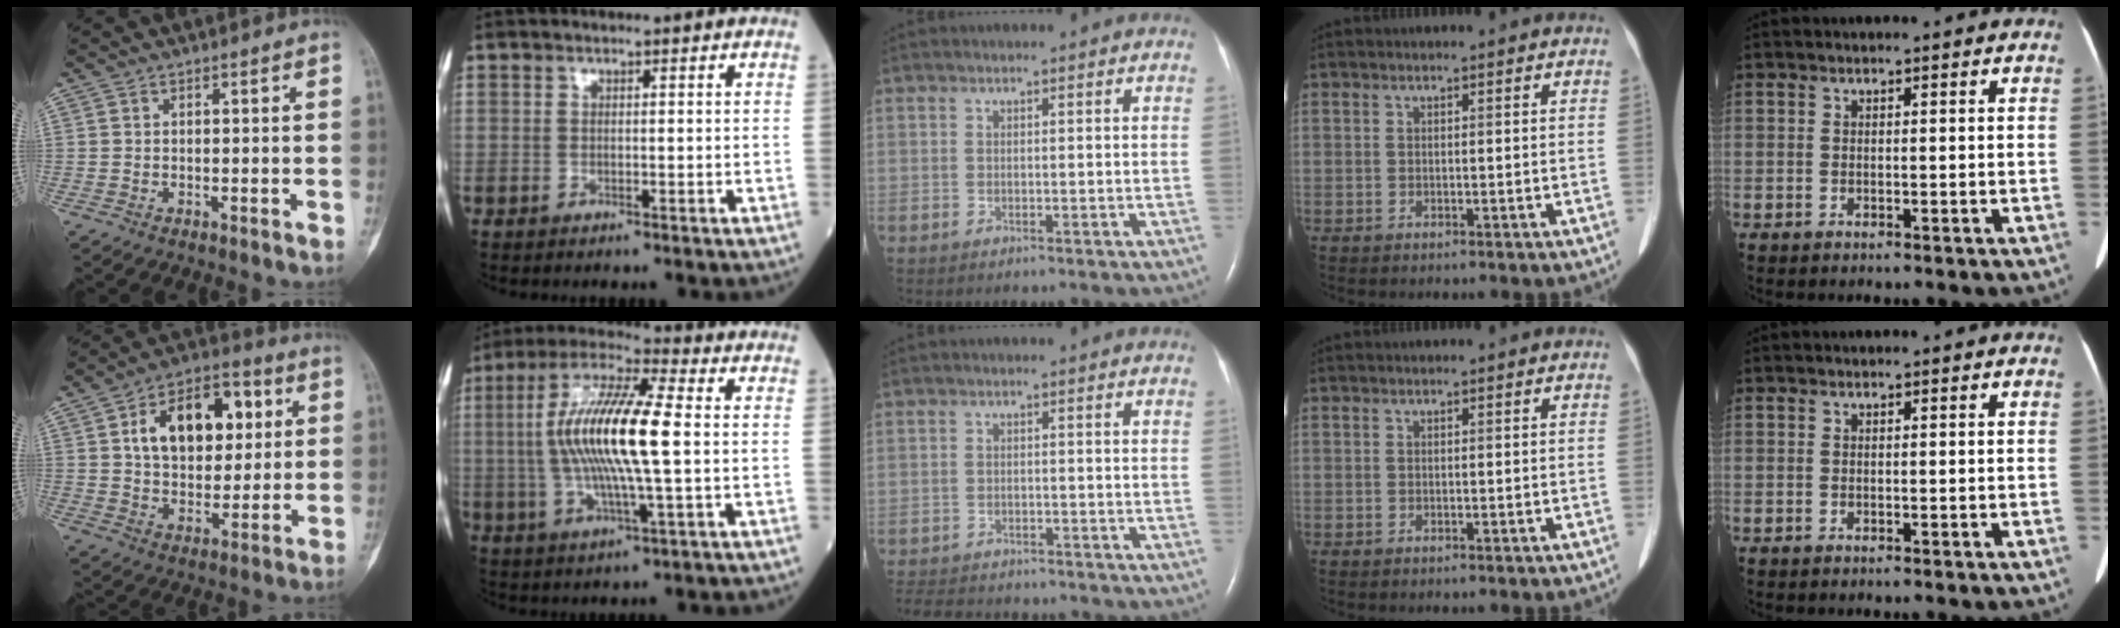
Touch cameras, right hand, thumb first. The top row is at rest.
{"thumb": {"total": 17.4, "force": [4.7, 10.8, 12.8], "torque": [-0.159, 0.007, 0.075]}, "index": {"total": 15.6, "force": [0.3, 1.9, 15.5], "torque": [-0.311, 0.009, -0.001]}, "middle": {"total": 9.2, "force": [-8.3, 2.6, 3.1], "torque": [-0.060, -0.008, -0.117]}}